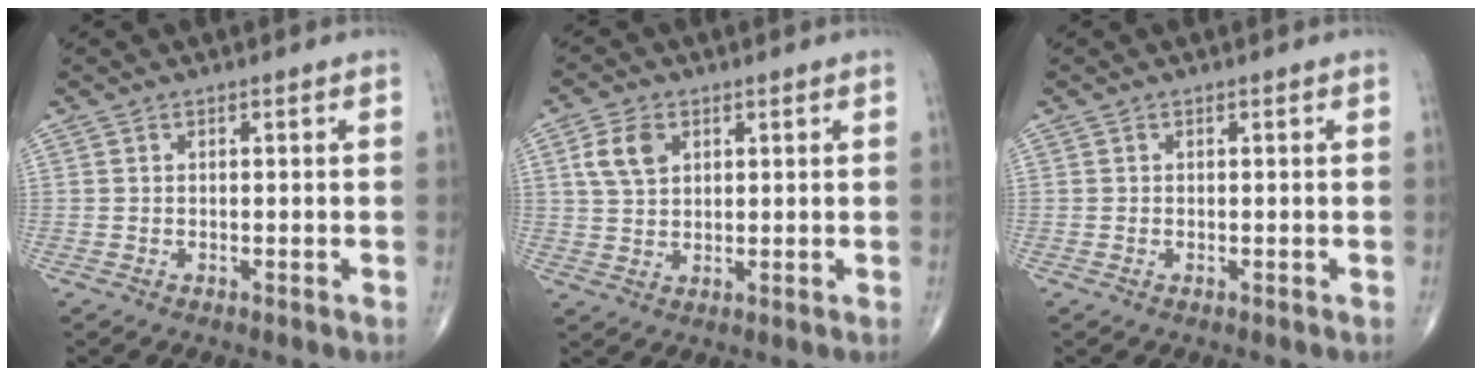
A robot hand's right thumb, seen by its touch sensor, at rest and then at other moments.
{"total": 5.8, "force": [2.1, 3.9, 3.7], "torque": [-0.065, -0.002, 0.041]}
{"total": 0.0}